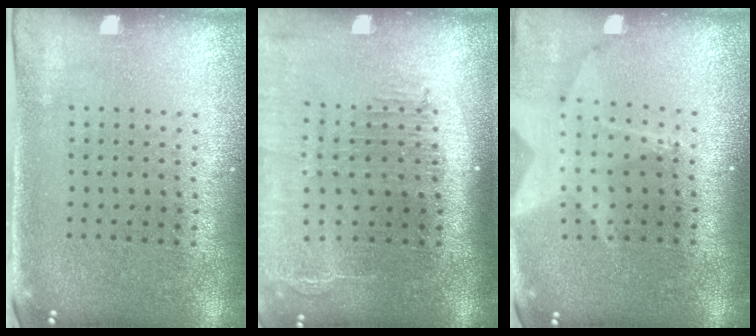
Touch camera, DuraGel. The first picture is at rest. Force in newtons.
{"total": 2.5, "press": 2.0, "slide": 1.5}
{"total": 2.0, "press": 1.5, "slide": 1.2}